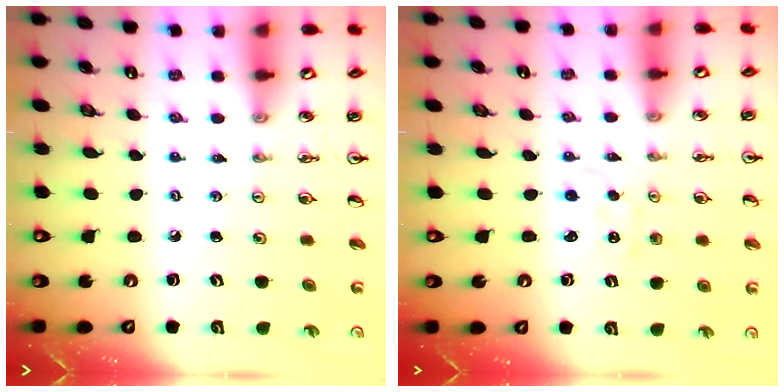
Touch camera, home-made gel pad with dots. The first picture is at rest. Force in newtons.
{"total": 0.5, "press": 0.5, "slide": 0.1}